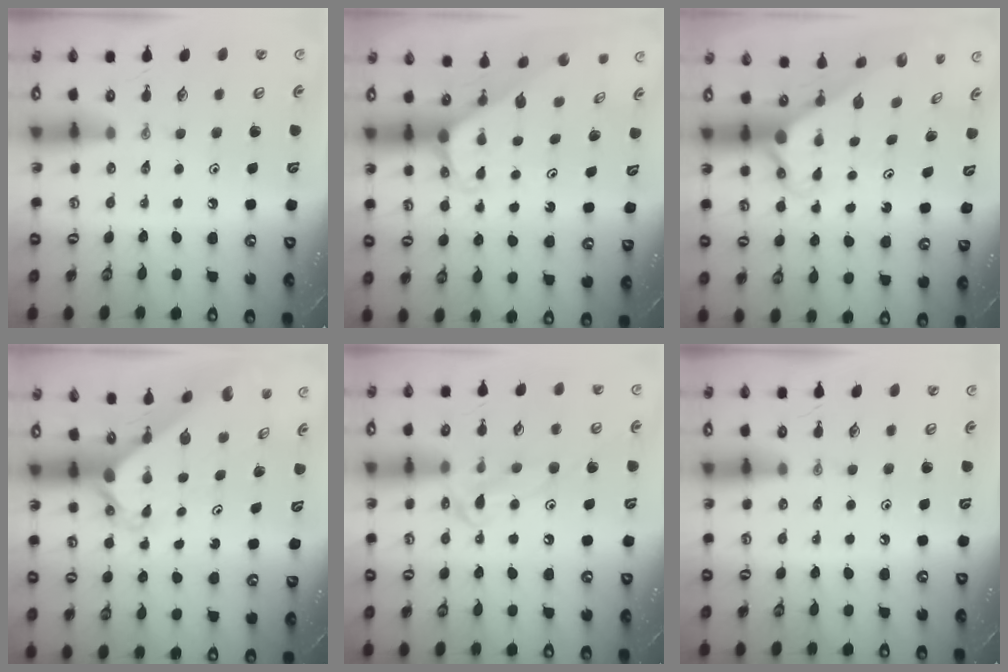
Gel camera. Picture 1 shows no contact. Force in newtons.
{"total": 2.1, "press": 2.1, "slide": 0.1}
{"total": 2.8, "press": 2.8, "slide": 0.2}
{"total": 2.2, "press": 2.2, "slide": 0.1}
{"total": 11.5, "press": 11.5, "slide": 0.7}
{"total": 0.0}